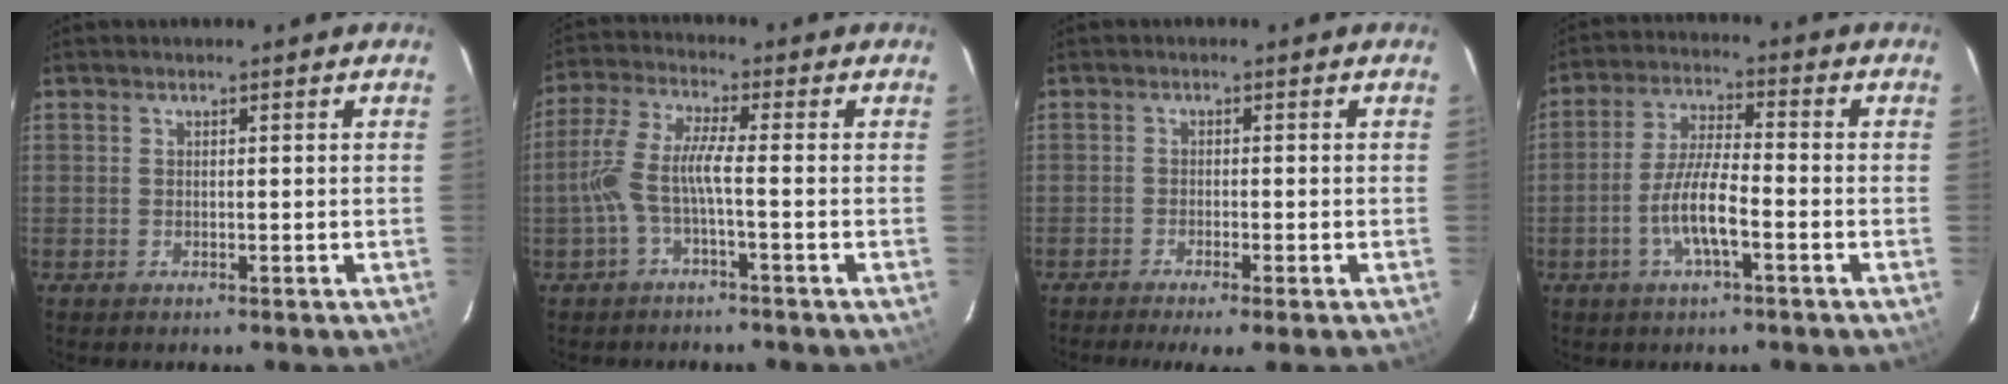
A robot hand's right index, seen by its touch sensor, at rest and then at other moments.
{"total": 6.4, "force": [-2.2, 0.3, 6.0], "torque": [-0.143, 0.008, -0.039]}
{"total": 4.3, "force": [-3.1, 0.0, 2.9], "torque": [-0.062, -0.013, -0.052]}
{"total": 7.9, "force": [-3.2, 1.4, 7.1], "torque": [-0.146, 0.002, -0.060]}